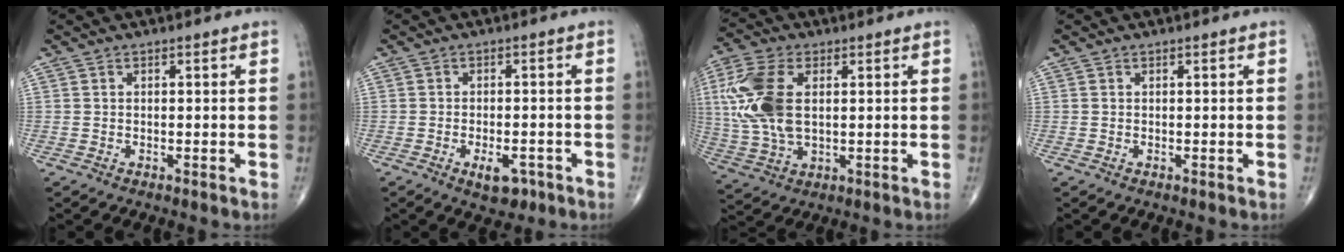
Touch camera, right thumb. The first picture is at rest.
{"total": 4.8, "force": [-2.4, 2.4, 3.4], "torque": [-0.043, 0.007, -0.031]}
{"total": 14.3, "force": [2.4, 7.9, 11.6], "torque": [-0.269, 0.001, 0.050]}
{"total": 0.0}